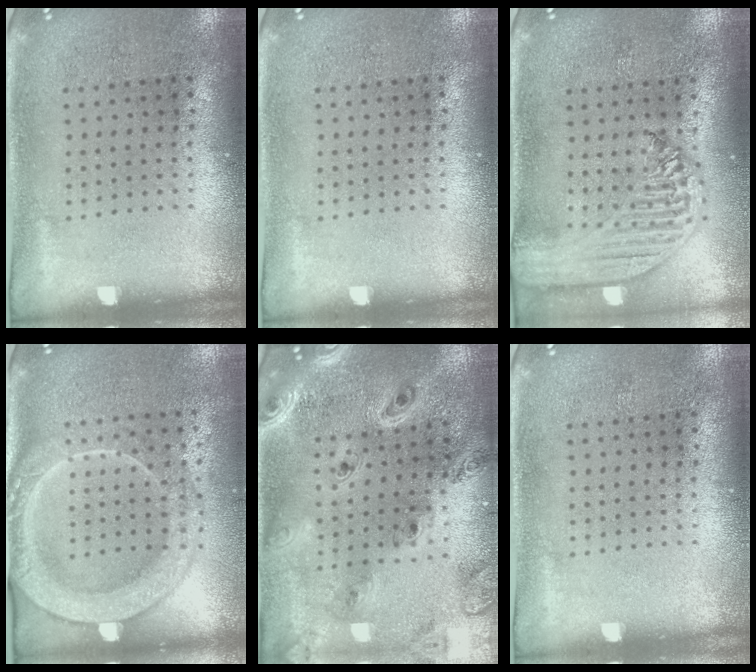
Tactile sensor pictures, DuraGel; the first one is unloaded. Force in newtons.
{"total": 0.0}
{"total": 2.6, "press": 2.1, "slide": 1.4}
{"total": 2.3, "press": 2.2, "slide": 0.9}
{"total": 2.5, "press": 2.3, "slide": 1.1}
{"total": 0.0}